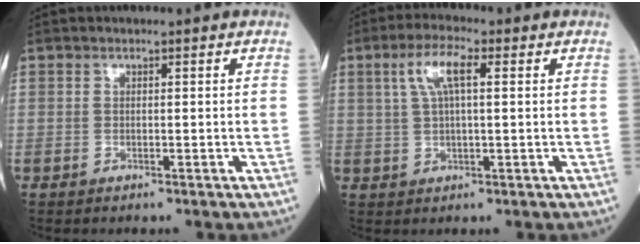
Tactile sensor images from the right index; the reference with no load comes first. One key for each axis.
{"total": 5.9, "fx": 2.0, "fy": 1.4, "fz": 5.4, "tx": -0.114, "ty": 0.018, "tz": 0.040}